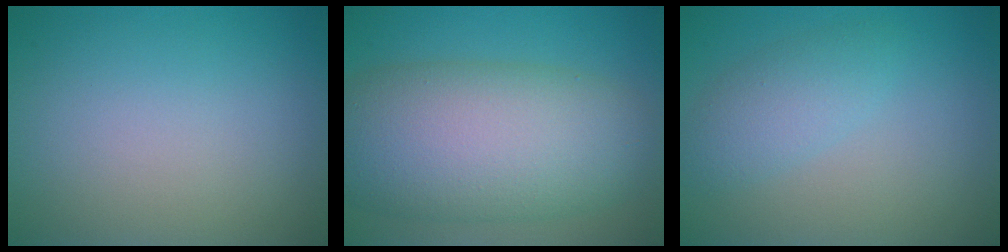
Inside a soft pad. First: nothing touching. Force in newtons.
{"total": 11.6, "press": 11.5, "slide": 0.5}
{"total": 2.8, "press": 2.8, "slide": 0.1}